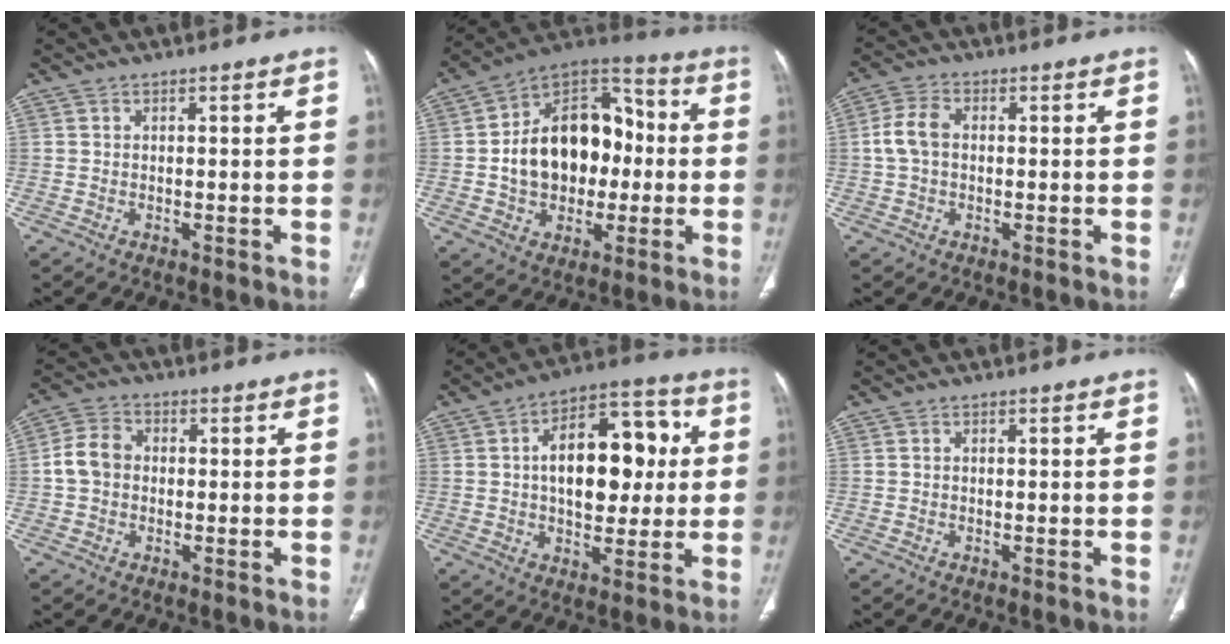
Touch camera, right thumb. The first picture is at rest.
{"total": 20.4, "force": [-0.6, 14.4, 14.5], "torque": [-0.188, 0.040, -0.008]}
{"total": 5.5, "force": [0.1, 3.7, 4.1], "torque": [-0.087, 0.017, -0.002]}
{"total": 6.1, "force": [-0.1, 5.0, 3.6], "torque": [-0.062, 0.018, -0.010]}
{"total": 17.8, "force": [2.3, 10.3, 14.3], "torque": [-0.175, 0.024, 0.033]}
{"total": 0.0}